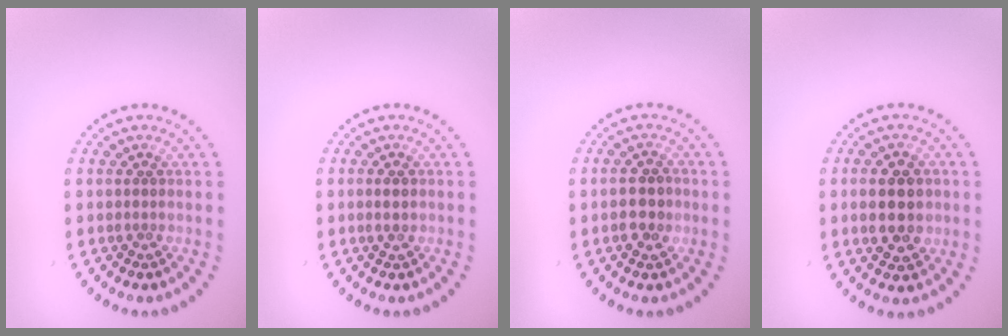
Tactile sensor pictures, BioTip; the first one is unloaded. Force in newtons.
{"total": 1.5, "press": 1.5, "slide": 0.1}
{"total": 2.5, "press": 2.5, "slide": 0.2}
{"total": 4.6, "press": 4.6, "slide": 0.2}